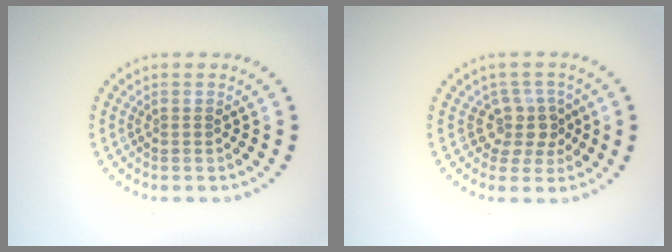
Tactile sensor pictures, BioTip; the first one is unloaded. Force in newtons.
{"total": 2.8, "press": 2.2, "slide": 1.8}